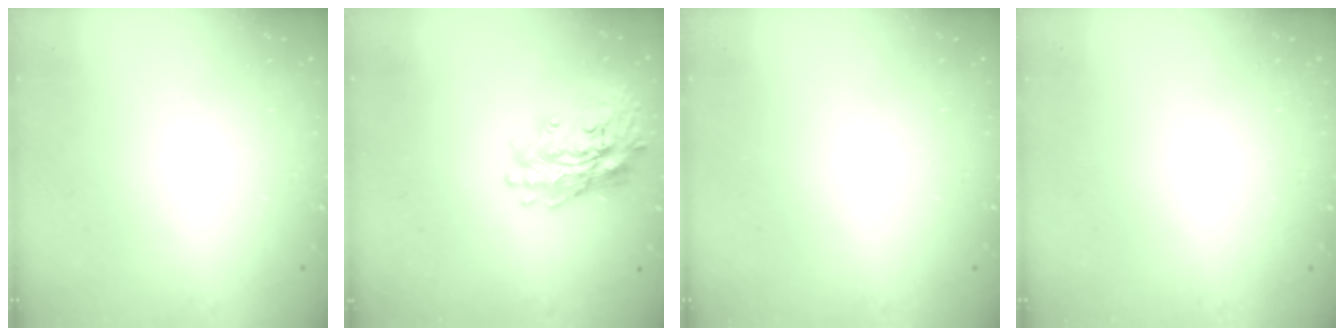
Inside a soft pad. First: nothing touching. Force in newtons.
{"total": 19.4, "press": 19.2, "slide": 3.0}
{"total": 0.0}
{"total": 0.0}